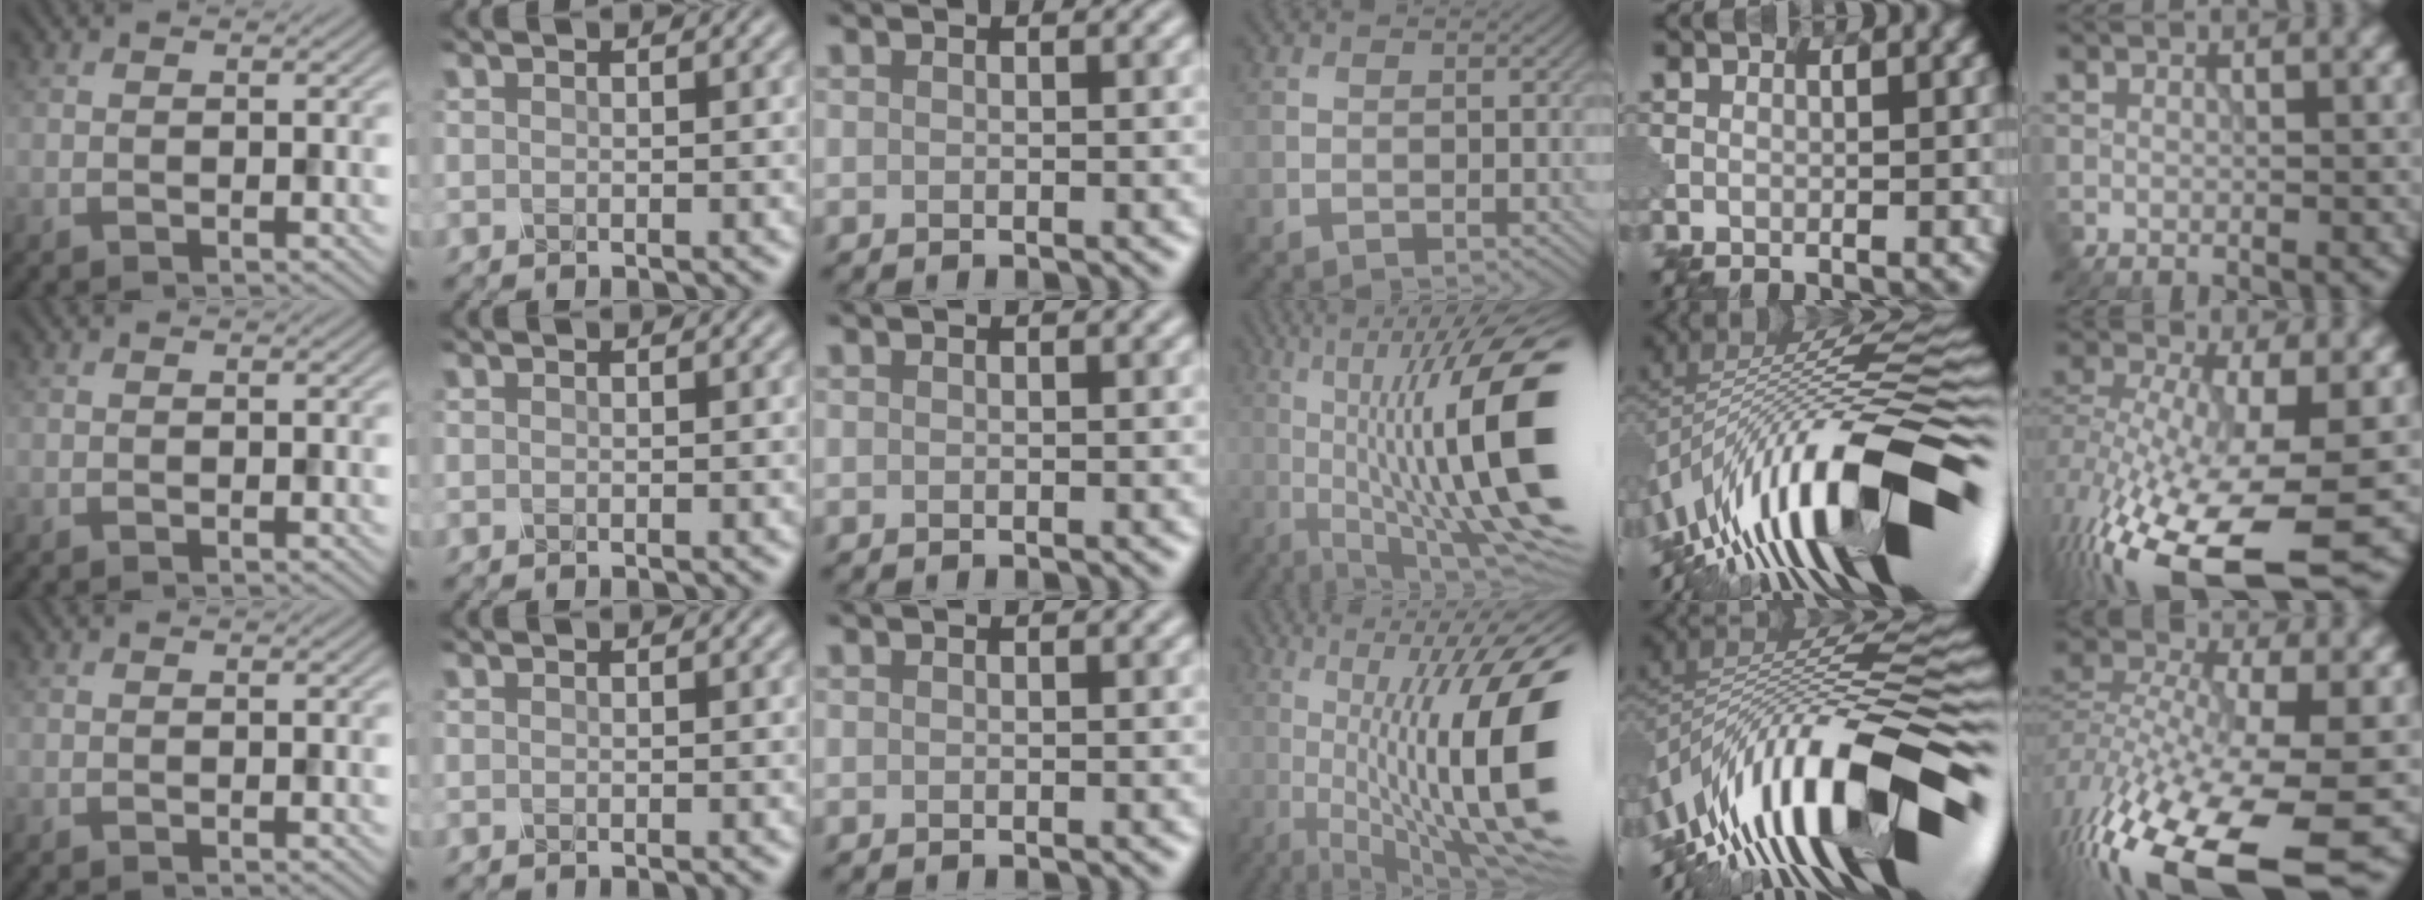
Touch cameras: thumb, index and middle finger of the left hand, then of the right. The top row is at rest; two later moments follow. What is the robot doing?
{"motion": "shake", "object": "plastic piggy bank"}